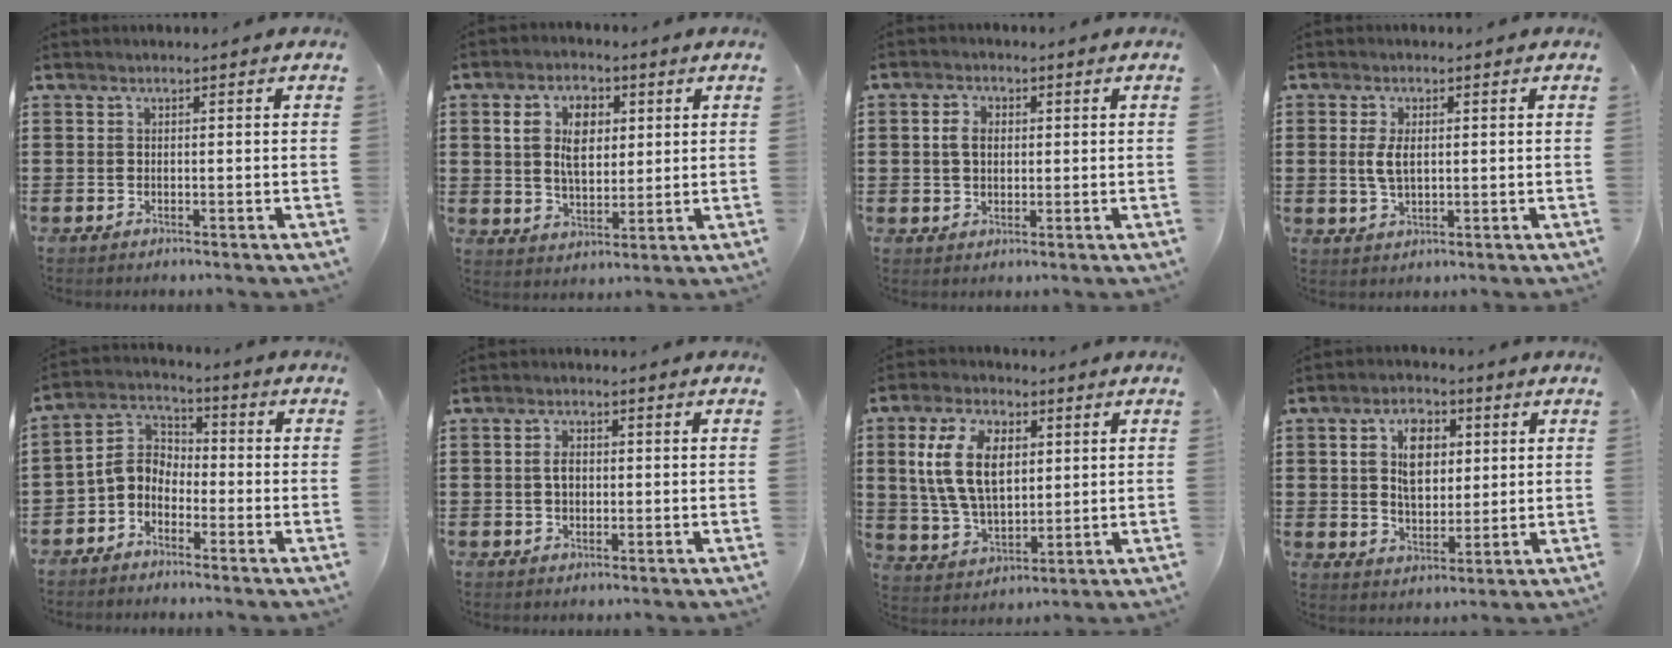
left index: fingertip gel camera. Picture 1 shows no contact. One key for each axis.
{"total": 7.2, "fx": 2.2, "fy": 4.4, "fz": 5.3, "tx": -0.101, "ty": 0.011, "tz": 0.034}
{"total": 3.2, "fx": 0.5, "fy": 2.4, "fz": 2.1, "tx": -0.049, "ty": 0.012, "tz": 0.007}
{"total": 3.6, "fx": 0.5, "fy": 1.7, "fz": 3.1, "tx": -0.079, "ty": 0.001, "tz": 0.003}
{"total": 4.7, "fx": -2.1, "fy": 3.7, "fz": 1.9, "tx": -0.075, "ty": 0.000, "tz": -0.056}
{"total": 2.4, "fx": 0.2, "fy": 1.5, "fz": 1.9, "tx": -0.039, "ty": 0.006, "tz": 0.004}
{"total": 10.9, "fx": 3.2, "fy": 6.4, "fz": 8.3, "tx": -0.190, "ty": 0.007, "tz": 0.051}
{"total": 7.4, "fx": 2.2, "fy": 4.6, "fz": 5.3, "tx": -0.096, "ty": 0.009, "tz": 0.032}